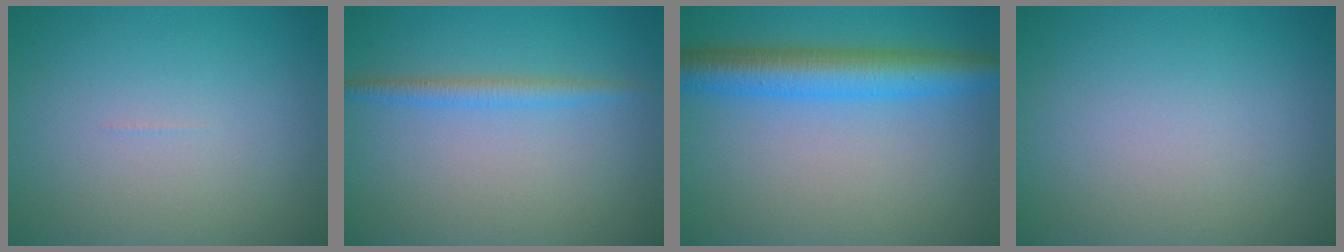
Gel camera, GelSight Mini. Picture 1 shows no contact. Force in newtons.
{"total": 1.9, "press": 1.9, "slide": 0.0}
{"total": 6.0, "press": 6.0, "slide": 0.0}
{"total": 0.0}